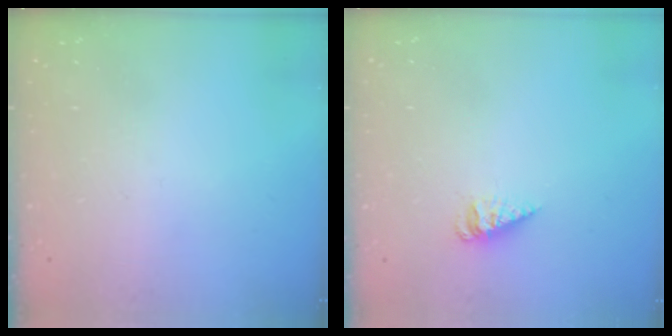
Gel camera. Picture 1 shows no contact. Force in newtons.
{"total": 3.0, "press": 2.9, "slide": 0.2}